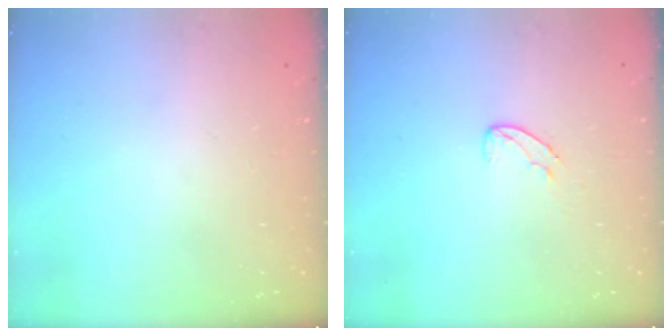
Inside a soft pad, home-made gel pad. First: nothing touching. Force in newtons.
{"total": 5.9, "press": 5.9, "slide": 0.4}